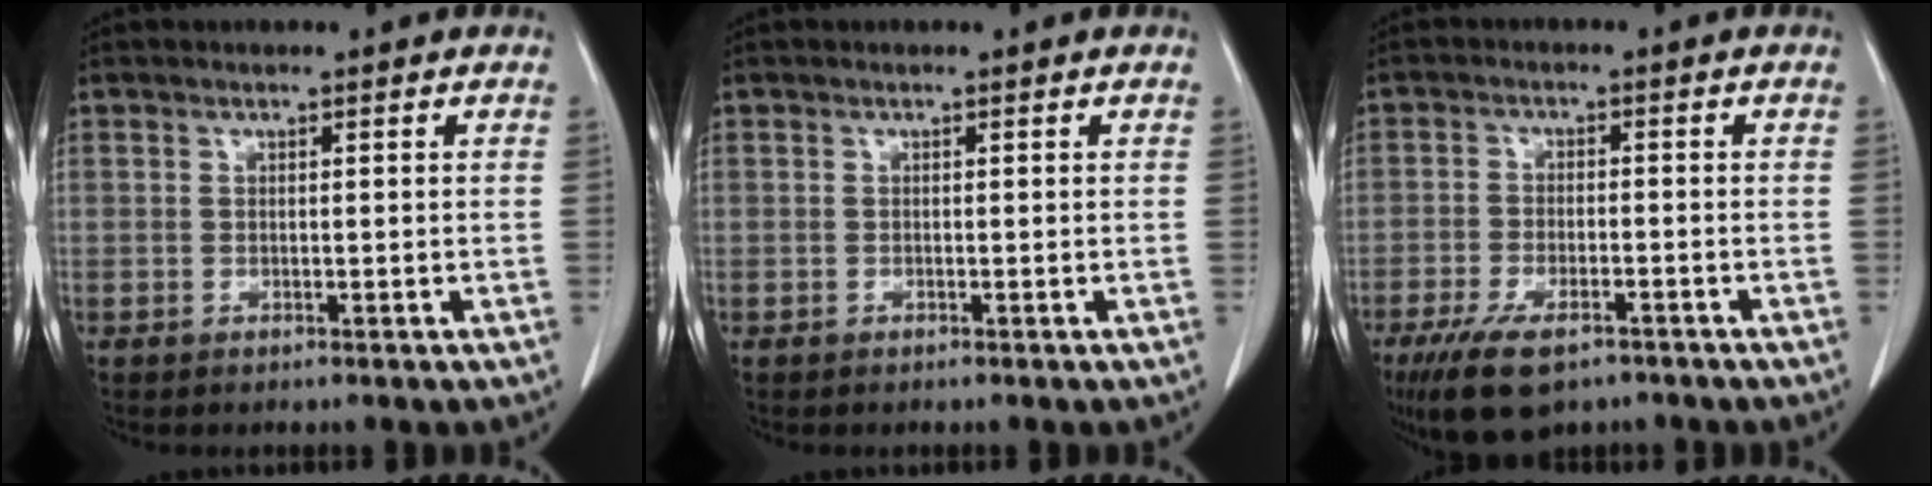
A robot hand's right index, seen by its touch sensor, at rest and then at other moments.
{"total": 0.0}
{"total": 9.6, "force": [-6.5, 3.6, 6.0], "torque": [-0.110, -0.015, -0.108]}